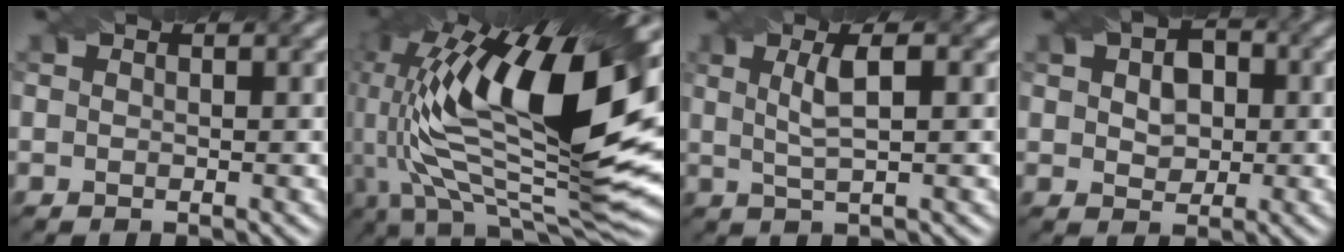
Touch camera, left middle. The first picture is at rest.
{"total": 16.7, "force": [2.9, 6.5, 15.1], "torque": [-0.272, 0.010, 0.042]}
{"total": 3.3, "force": [0.7, 0.8, 3.1], "torque": [-0.059, 0.002, 0.015]}
{"total": 4.4, "force": [0.7, 3.2, 2.9], "torque": [-0.042, 0.008, 0.007]}